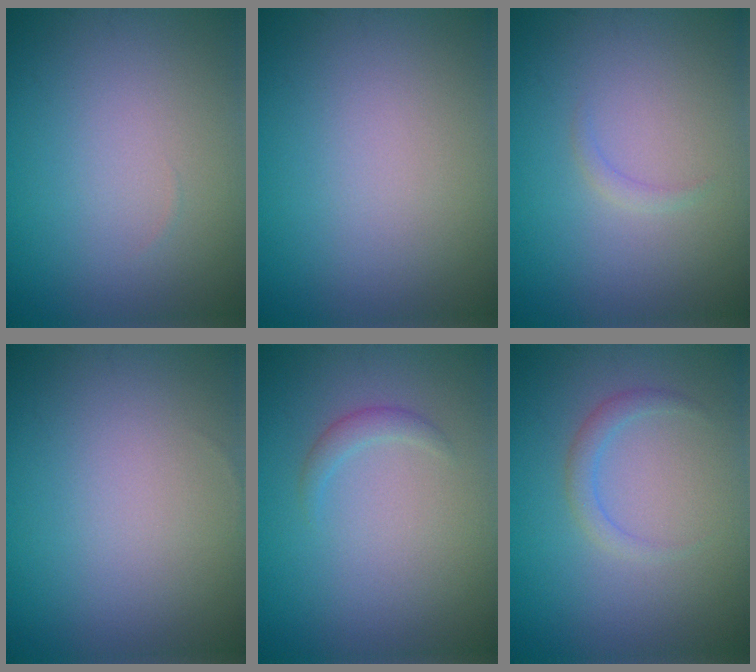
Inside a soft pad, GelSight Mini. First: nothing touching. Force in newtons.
{"total": 0.0}
{"total": 0.7, "press": 0.7, "slide": 0.1}
{"total": 0.0}
{"total": 1.2, "press": 1.2, "slide": 0.1}
{"total": 1.5, "press": 1.5, "slide": 0.1}